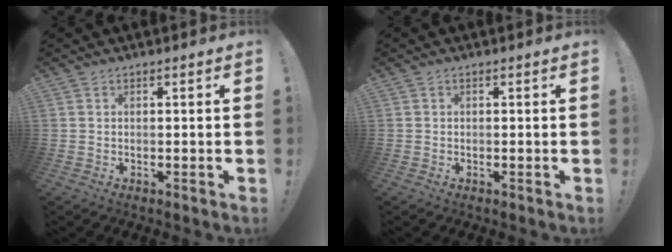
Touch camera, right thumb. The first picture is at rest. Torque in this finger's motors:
{"motor_torque": [-0.04, -0.14, -0.14, 0.20, -0.02]}